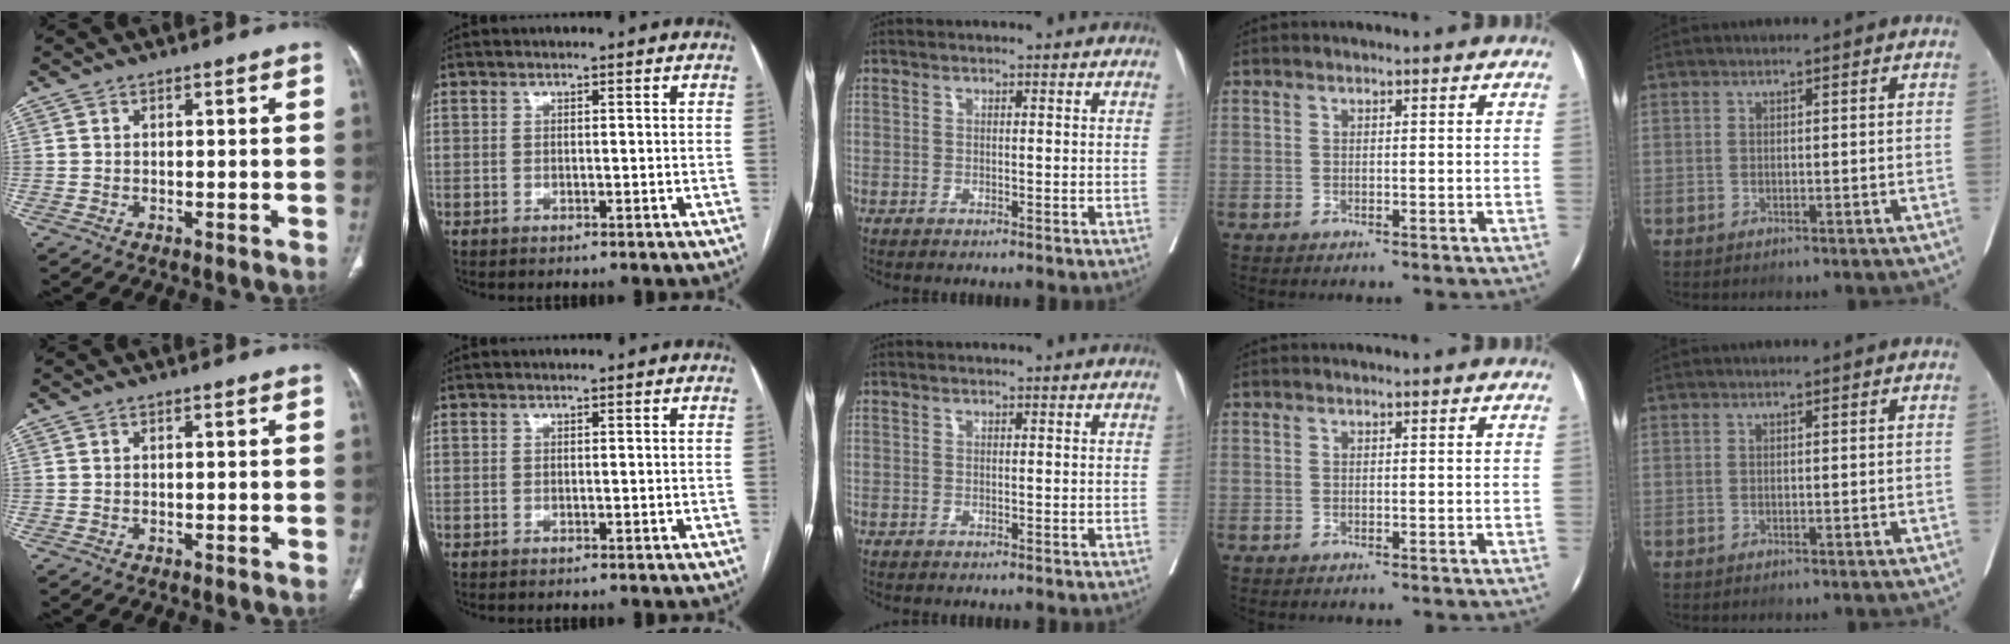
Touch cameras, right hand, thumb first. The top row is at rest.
{}